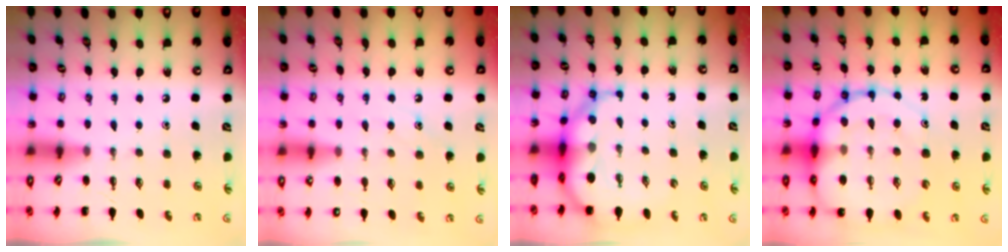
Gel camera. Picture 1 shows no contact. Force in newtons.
{"total": 9.3, "press": 9.2, "slide": 1.5}
{"total": 7.9, "press": 7.6, "slide": 2.1}
{"total": 20.2, "press": 19.9, "slide": 3.6}